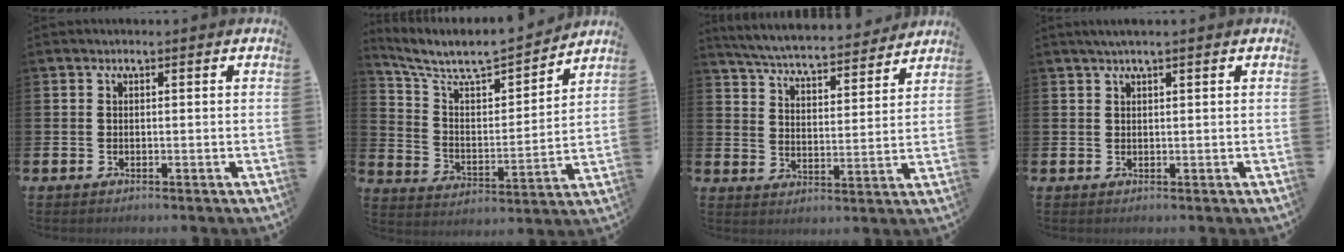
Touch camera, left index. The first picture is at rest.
{"total": 8.2, "force": [7.3, 2.2, 3.0], "torque": [-0.098, -0.055, 0.123]}
{"total": 6.0, "force": [5.8, 0.4, 1.2], "torque": [-0.050, -0.046, 0.099]}
{"total": 1.6, "force": [1.3, 0.0, 1.0], "torque": [-0.024, 0.005, 0.023]}